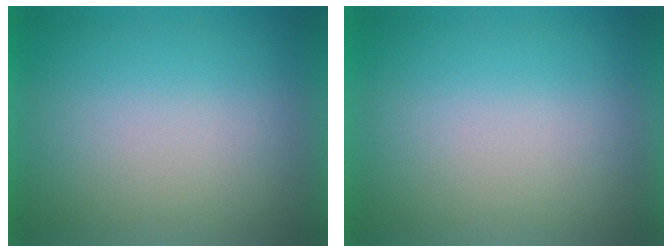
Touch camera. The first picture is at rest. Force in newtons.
{"total": 0.0}